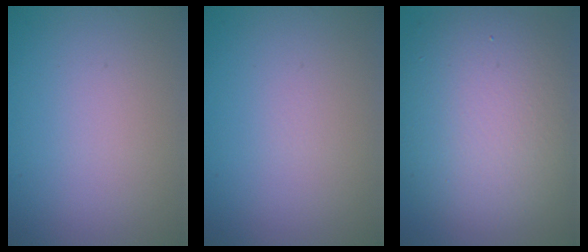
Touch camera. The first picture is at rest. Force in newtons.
{"total": 0.0}
{"total": 11.2, "press": 11.2, "slide": 0.4}